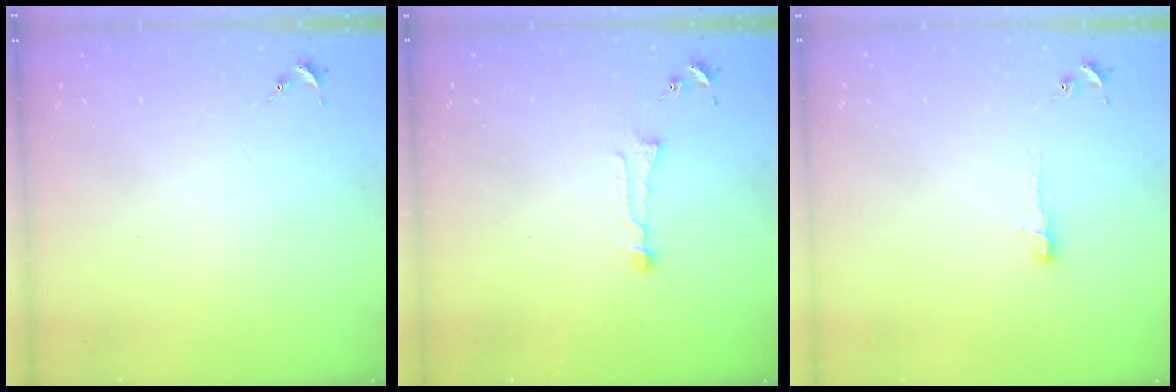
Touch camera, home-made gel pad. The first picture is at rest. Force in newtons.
{"total": 6.5, "press": 6.5, "slide": 0.4}
{"total": 5.1, "press": 5.0, "slide": 0.5}